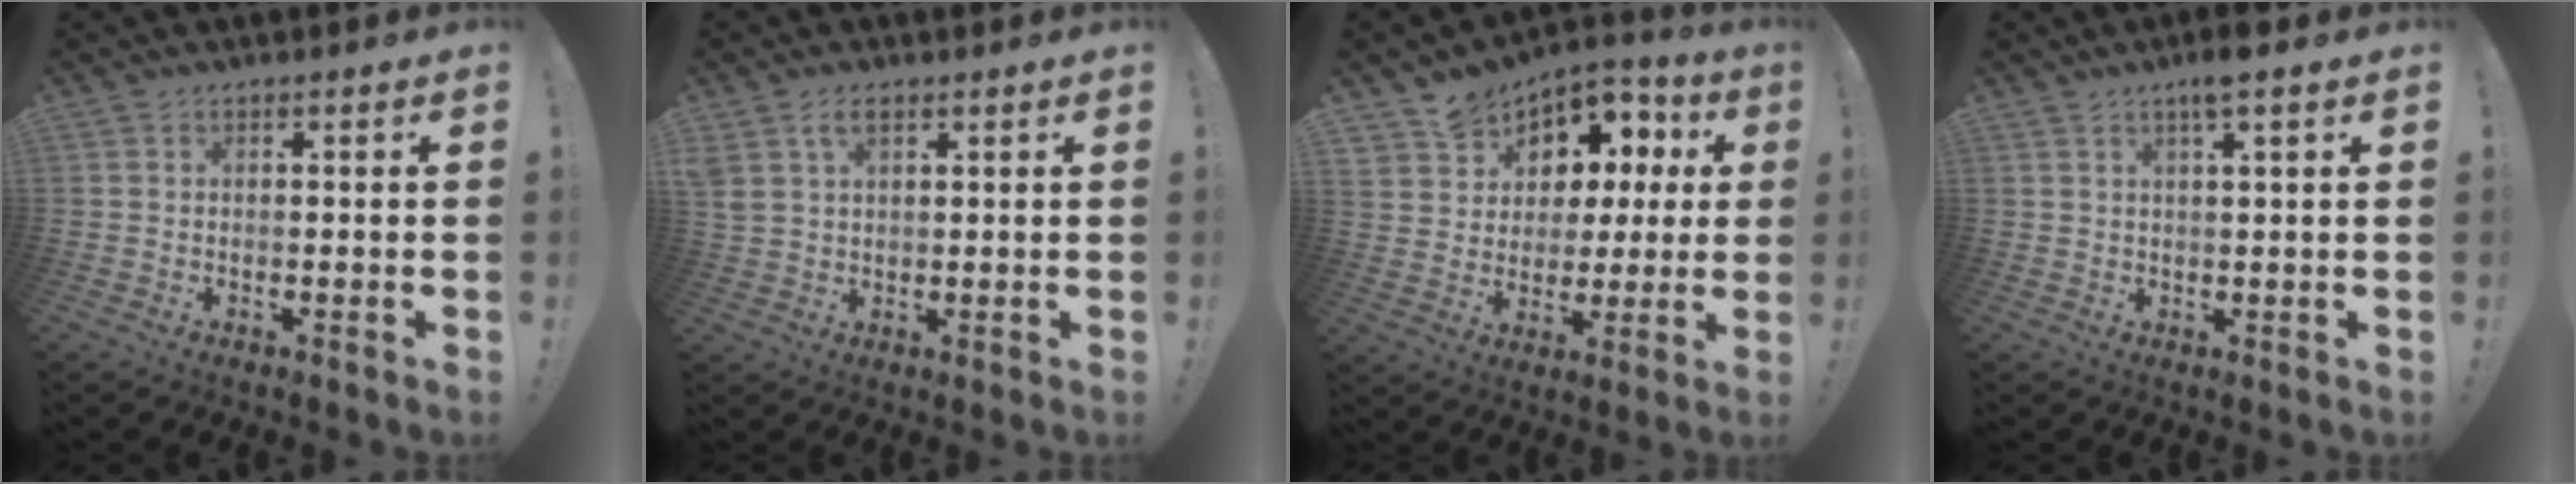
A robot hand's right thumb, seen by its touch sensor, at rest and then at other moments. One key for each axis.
{"total": 4.8, "fx": 2.4, "fy": 2.7, "fz": 3.1, "tx": -0.057, "ty": 0.000, "tz": 0.047}
{"total": 9.2, "fx": 4.4, "fy": 8.0, "fz": 1.4, "tx": -0.017, "ty": -0.042, "tz": 0.097}
{"total": 5.0, "fx": 3.0, "fy": 0.2, "fz": 3.9, "tx": -0.058, "ty": -0.010, "tz": 0.043}